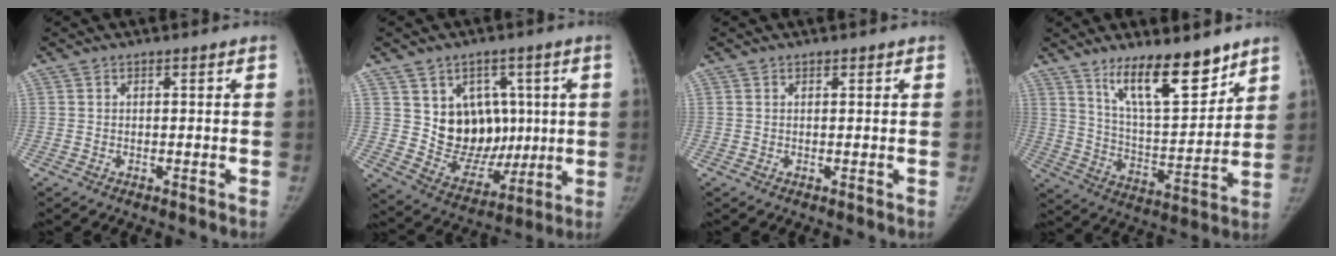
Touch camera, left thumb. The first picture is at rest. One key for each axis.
{"total": 13.3, "fx": 2.8, "fy": 10.7, "fz": 7.3, "tx": -0.057, "ty": -0.020, "tz": 0.069}
{"total": 0.6, "fx": 0.4, "fy": 0.3, "fz": 0.3, "tx": -0.005, "ty": -0.003, "tz": 0.005}
{"total": 15.7, "fx": 11.1, "fy": 4.7, "fz": 10.1, "tx": -0.133, "ty": -0.081, "tz": 0.198}